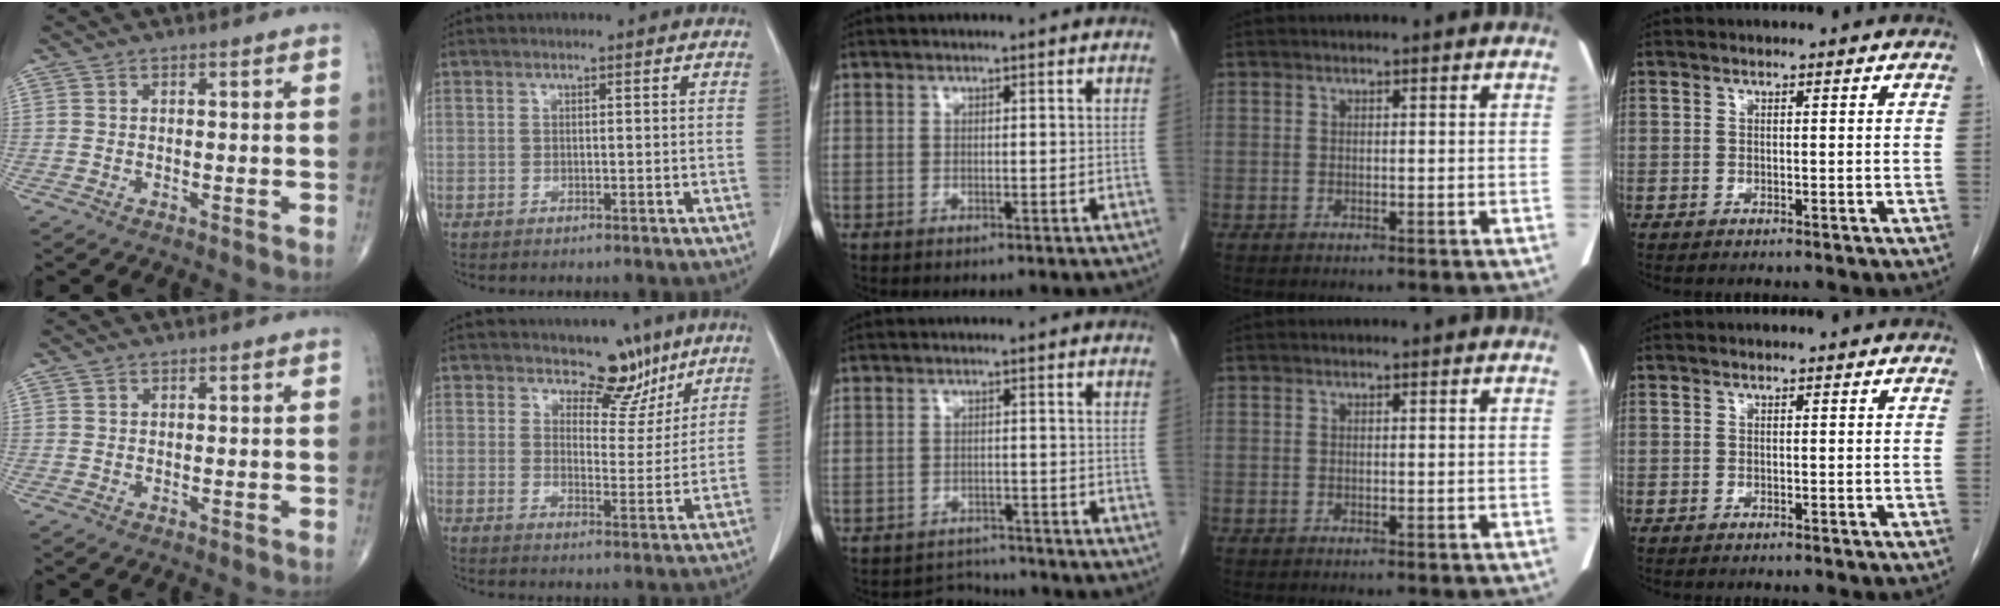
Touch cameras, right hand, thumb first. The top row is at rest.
{"thumb": {"total": 0.5, "force": [0.3, 0.4, 0.1], "torque": [0.000, -0.002, 0.005]}, "index": {"total": 6.7, "force": [5.2, 3.6, 2.2], "torque": [-0.012, -0.015, 0.071]}, "middle": {"total": 3.6, "force": [-3.4, 0.6, -1.2], "torque": [0.016, 0.004, -0.049]}}